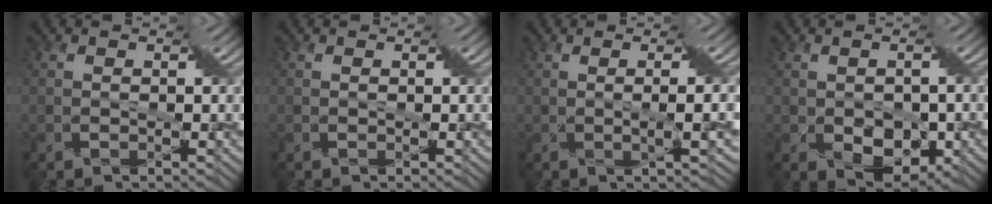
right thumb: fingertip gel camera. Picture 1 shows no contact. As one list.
[{"total": 0.0}, {"total": 2.5, "force": [0.4, -1.4, 2.1], "torque": [-0.051, -0.004, 0.017]}, {"total": 4.2, "force": [-1.1, 2.5, 3.2], "torque": [-0.071, -0.022, -0.002]}]